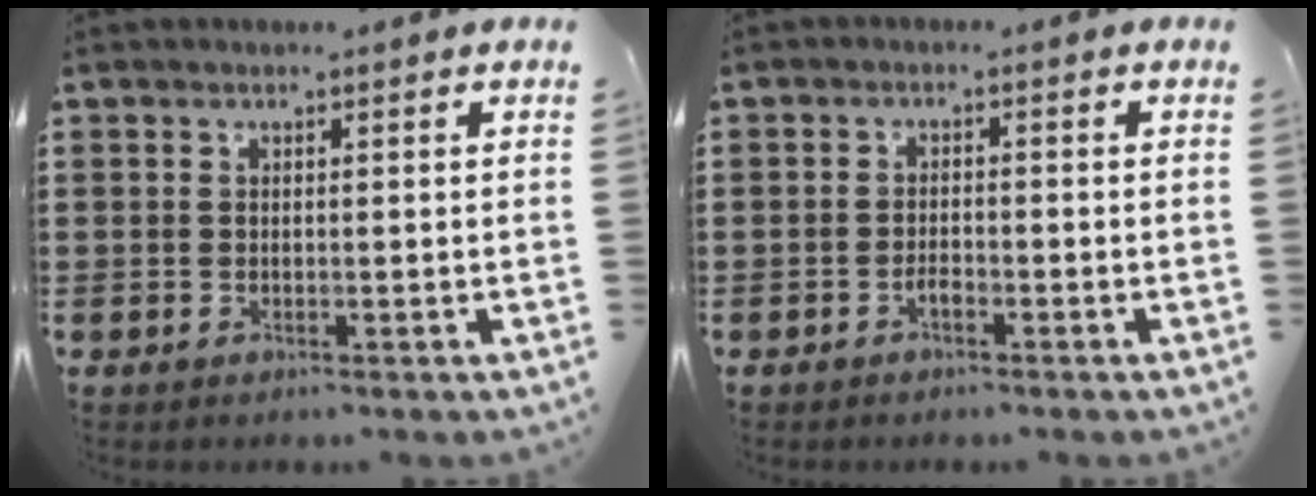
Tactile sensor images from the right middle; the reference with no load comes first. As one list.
[{"total": 1.6, "force": [-1.1, 0.5, 1.0], "torque": [-0.022, -0.001, -0.020]}]